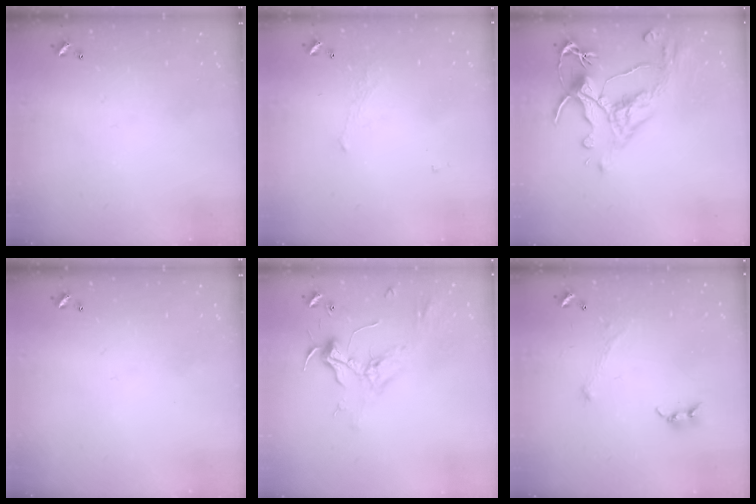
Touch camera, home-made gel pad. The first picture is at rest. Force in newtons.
{"total": 1.1, "press": 0.8, "slide": 0.7}
{"total": 4.5, "press": 4.2, "slide": 1.5}
{"total": 0.0}
{"total": 2.4, "press": 2.3, "slide": 0.8}
{"total": 0.0}